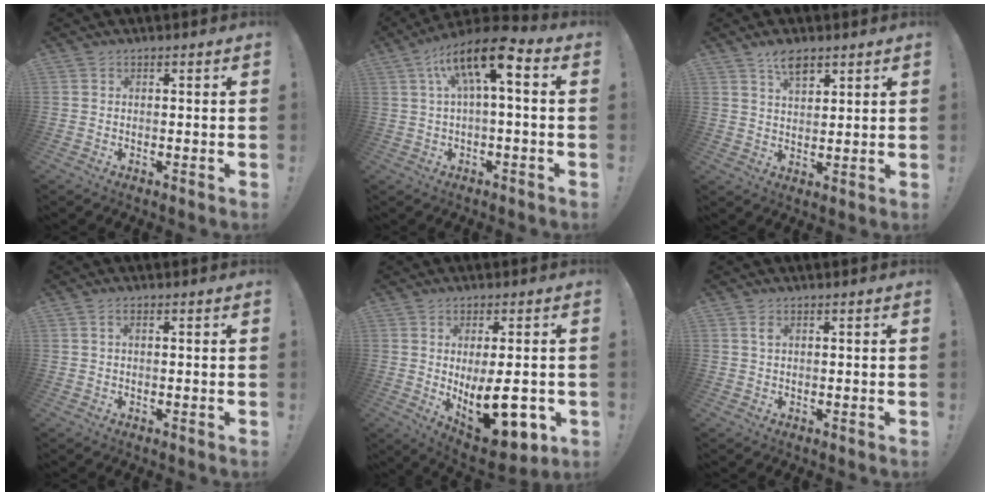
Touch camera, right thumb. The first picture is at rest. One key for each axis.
{"total": 13.1, "fx": 3.7, "fy": 4.0, "fz": 11.9, "tx": -0.200, "ty": -0.014, "tz": 0.056}
{"total": 6.6, "fx": 4.6, "fy": 3.1, "fz": 3.5, "tx": -0.050, "ty": -0.021, "tz": 0.081}
{"total": 1.4, "fx": 0.4, "fy": 0.6, "fz": 1.2, "tx": -0.024, "ty": 0.003, "tz": 0.007}
{"total": 15.9, "fx": -1.0, "fy": 6.2, "fz": 14.6, "tx": -0.210, "ty": -0.016, "tz": 0.002}
{"total": 1.5, "fx": 0.7, "fy": 0.9, "fz": 1.0, "tx": -0.015, "ty": 0.000, "tz": 0.011}